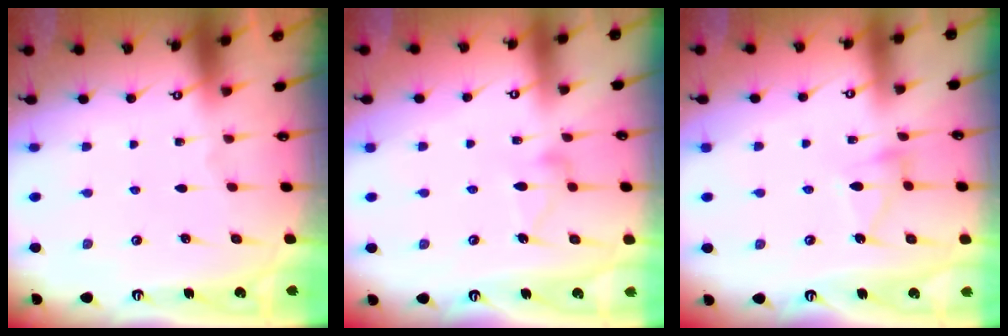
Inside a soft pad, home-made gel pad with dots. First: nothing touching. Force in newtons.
{"total": 10.4, "press": 10.4, "slide": 0.4}
{"total": 6.5, "press": 6.4, "slide": 0.5}